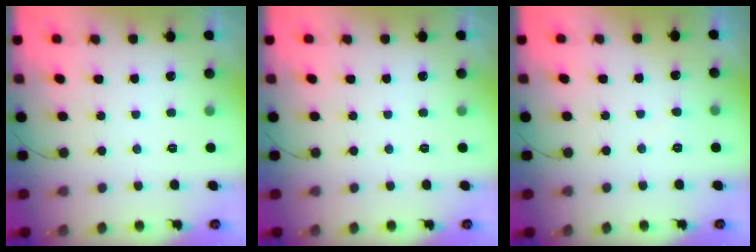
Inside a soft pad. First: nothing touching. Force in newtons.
{"total": 0.0}
{"total": 3.9, "press": 3.9, "slide": 0.4}